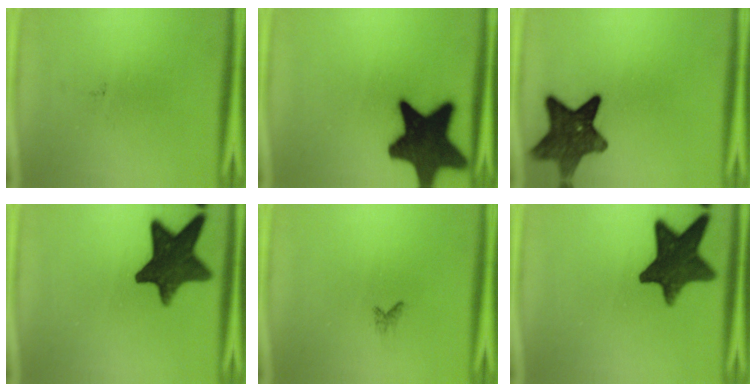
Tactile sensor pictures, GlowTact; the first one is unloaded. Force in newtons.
{"total": 18.6}
{"total": 11.3}
{"total": 14.3}
{"total": 0.6}
{"total": 14.3}